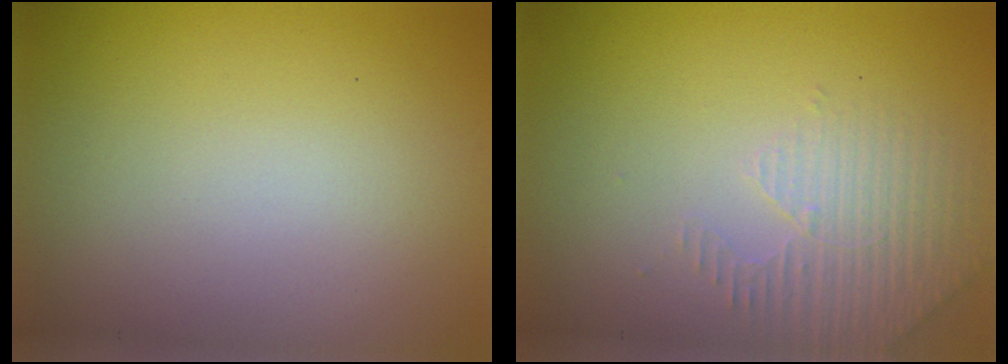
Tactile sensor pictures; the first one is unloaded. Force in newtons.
{"total": 2.8, "press": 2.7, "slide": 0.8}